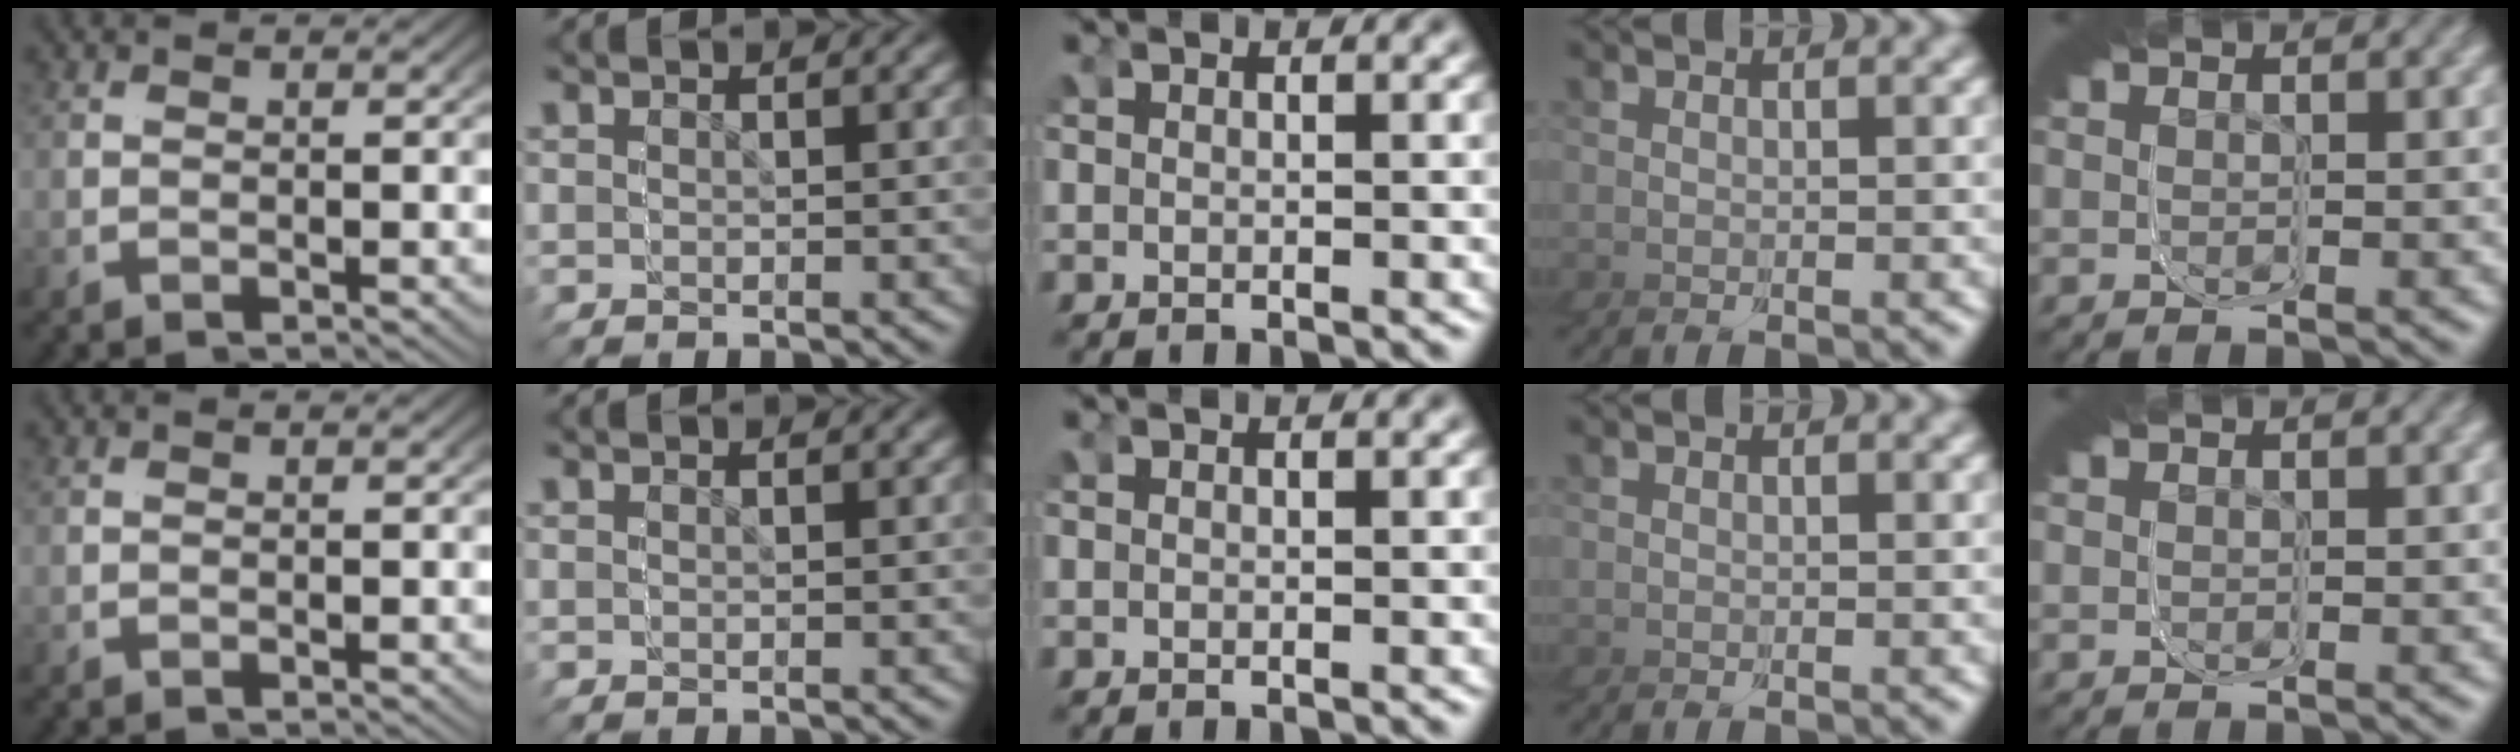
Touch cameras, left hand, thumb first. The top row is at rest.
{}